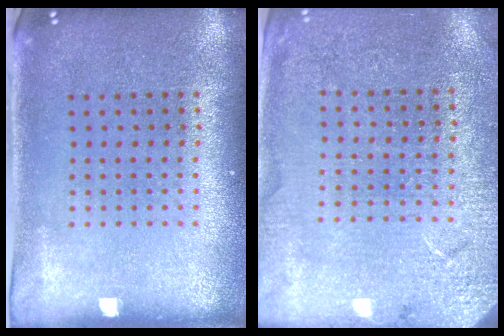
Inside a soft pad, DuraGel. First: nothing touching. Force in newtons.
{"total": 2.7, "press": 2.7, "slide": 0.1}